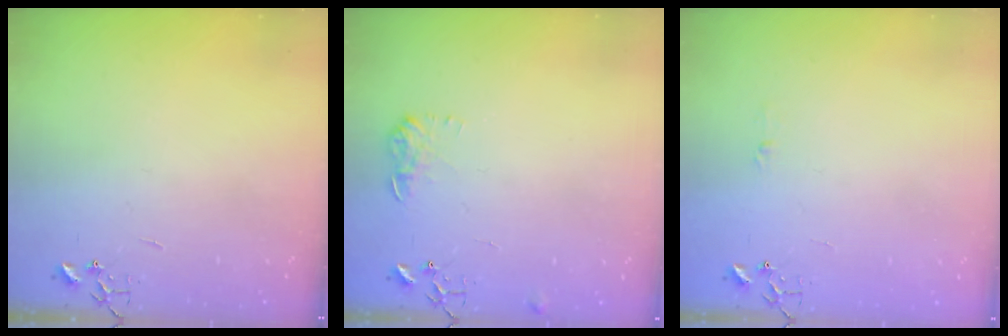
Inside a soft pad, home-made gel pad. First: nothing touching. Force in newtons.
{"total": 7.6, "press": 7.6, "slide": 0.3}
{"total": 3.5, "press": 3.5, "slide": 0.4}